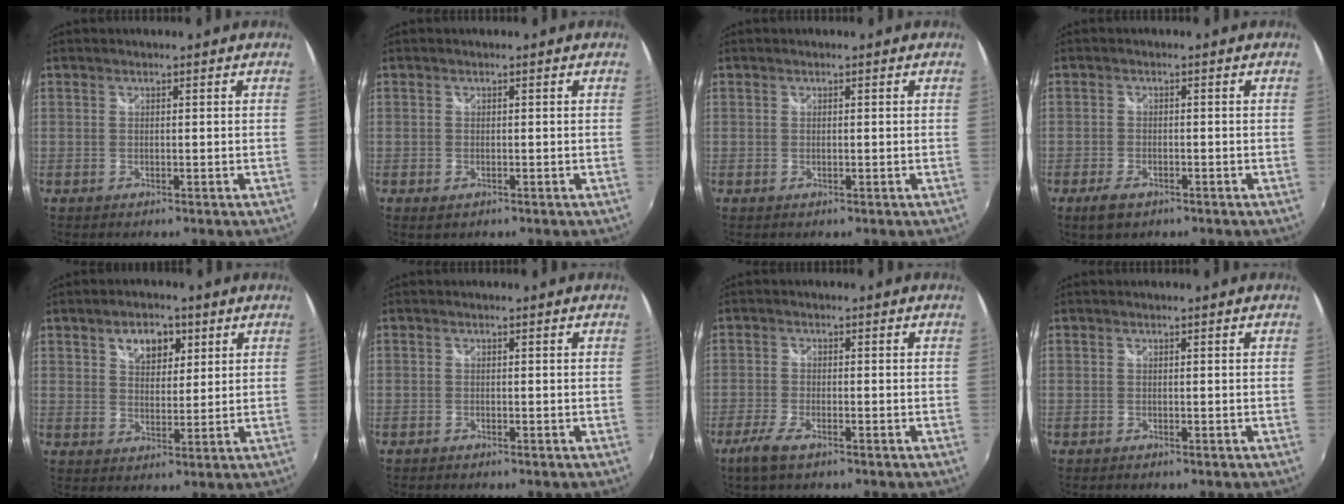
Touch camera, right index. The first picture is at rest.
{"total": 1.1, "force": [-0.6, 0.8, 0.6], "torque": [-0.010, -0.004, -0.010]}
{"total": 0.0}
{"total": 4.1, "force": [-2.7, 2.0, 2.4], "torque": [-0.058, -0.009, -0.048]}
{"total": 6.5, "force": [3.2, 4.1, 3.9], "torque": [-0.058, 0.015, 0.054]}
{"total": 0.7, "force": [-0.7, 0.3, 0.2], "torque": [-0.006, -0.002, -0.015]}
{"total": 4.8, "force": [-3.3, 1.2, 3.3], "torque": [-0.087, -0.010, -0.065]}
{"total": 0.0}